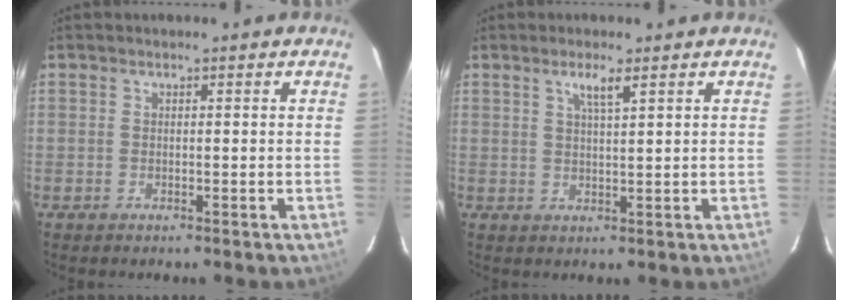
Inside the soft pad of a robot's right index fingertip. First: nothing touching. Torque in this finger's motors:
{"motor_torque": [0.02, 0.02, 0.02, 0.04]}